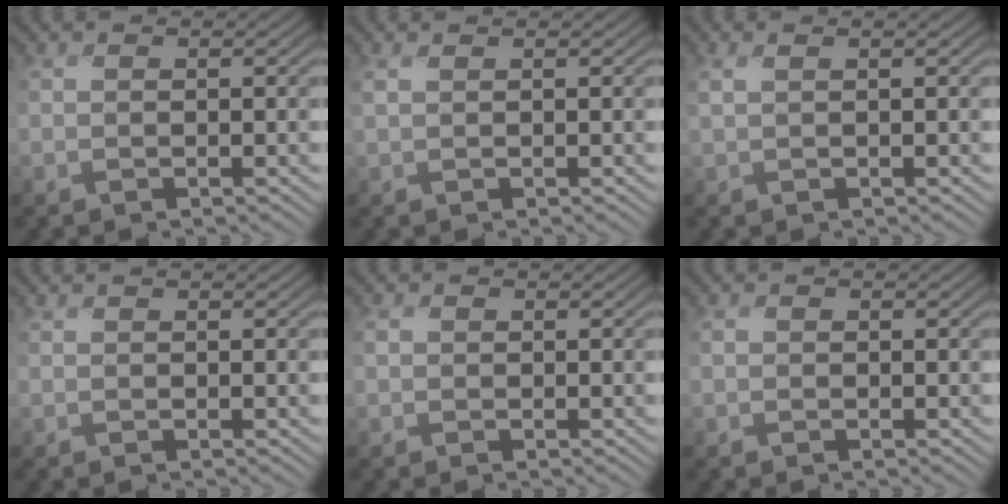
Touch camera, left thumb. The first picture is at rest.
{"total": 1.2, "force": [0.7, 0.2, 1.0], "torque": [-0.028, 0.004, 0.014]}
{"total": 1.7, "force": [0.8, 0.4, 1.5], "torque": [-0.032, 0.005, 0.012]}
{"total": 0.0}
{"total": 0.9, "force": [0.0, 0.8, 0.4], "torque": [-0.007, 0.000, -0.004]}
{"total": 0.6, "force": [-0.2, 0.5, 0.3], "torque": [-0.005, -0.001, -0.005]}